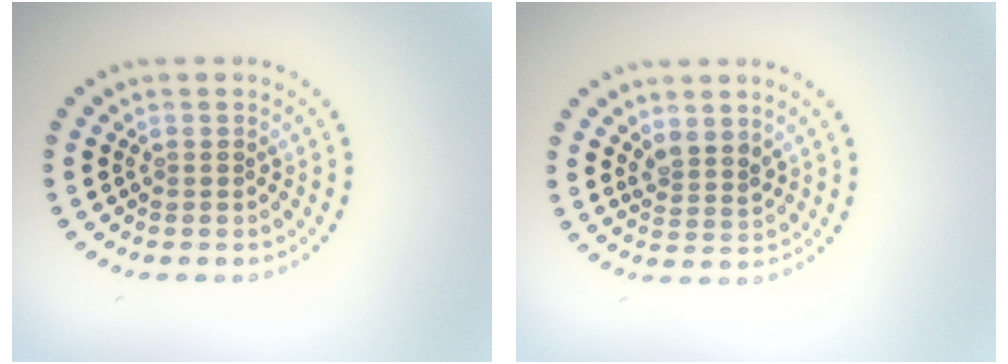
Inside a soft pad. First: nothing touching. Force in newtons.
{"total": 2.0, "press": 1.6, "slide": 1.1}